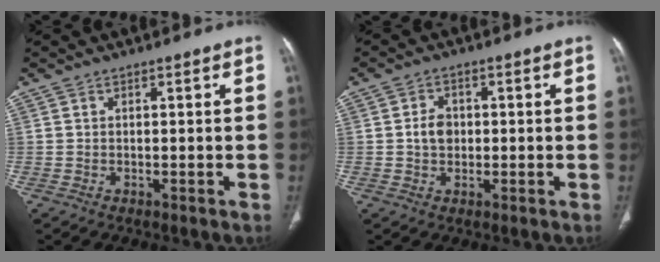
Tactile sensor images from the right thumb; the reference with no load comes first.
{"total": 4.1, "force": [0.1, 3.2, 2.5], "torque": [-0.035, 0.006, -0.001]}